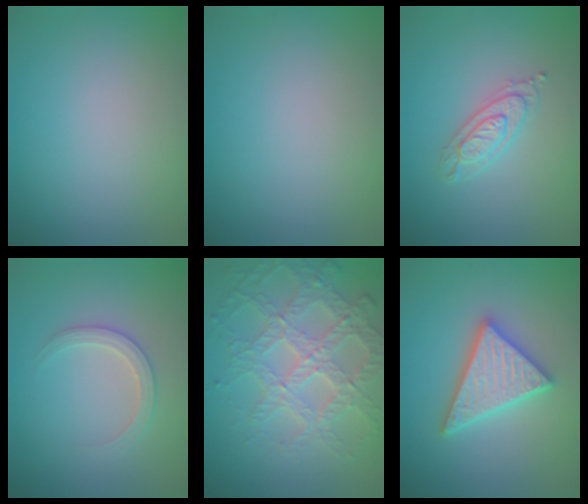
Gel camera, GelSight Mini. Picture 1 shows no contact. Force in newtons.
{"total": 0.0}
{"total": 2.3, "press": 2.2, "slide": 0.5}
{"total": 2.2, "press": 2.2, "slide": 0.2}
{"total": 4.5, "press": 4.3, "slide": 1.2}
{"total": 4.8, "press": 4.8, "slide": 0.7}